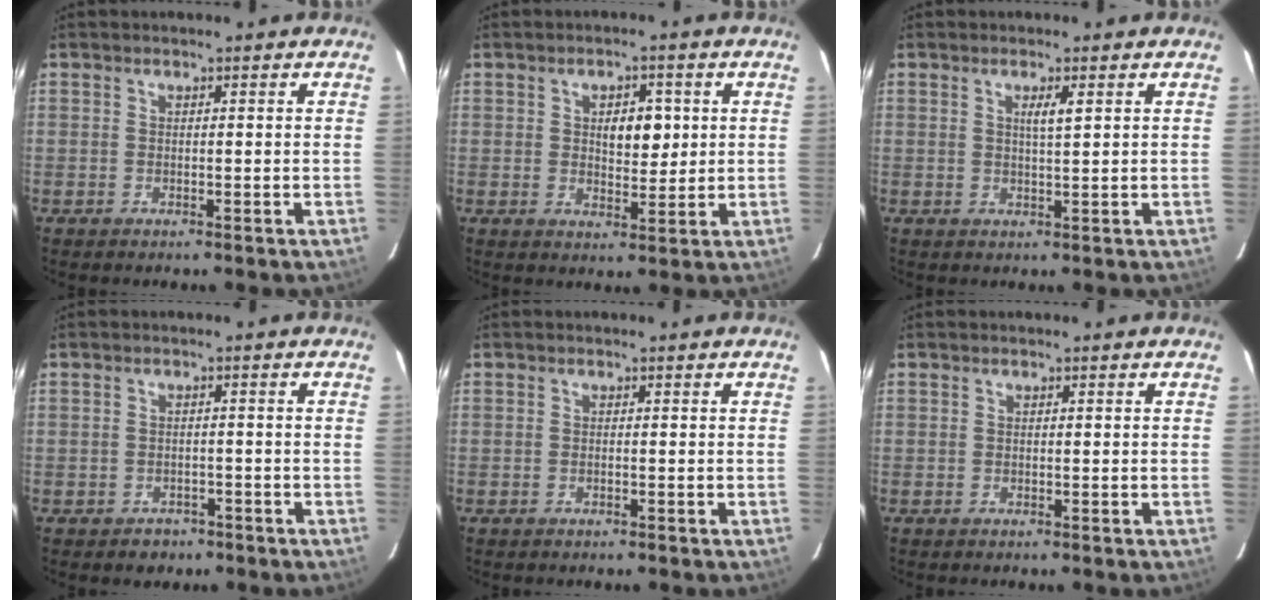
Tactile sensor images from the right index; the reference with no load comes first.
{"total": 5.3, "force": [1.2, 2.7, 4.4], "torque": [-0.064, 0.003, 0.024]}
{"total": 2.3, "force": [0.9, 0.0, 2.1], "torque": [-0.042, -0.001, 0.016]}
{"total": 2.4, "force": [-1.5, 1.9, 0.4], "torque": [-0.007, 0.006, -0.017]}
{"total": 0.0}
{"total": 0.0}